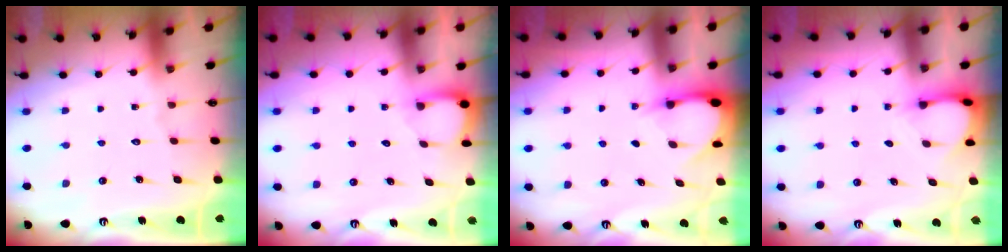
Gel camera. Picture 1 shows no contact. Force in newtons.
{"total": 2.4, "press": 2.4, "slide": 0.3}
{"total": 2.9, "press": 2.9, "slide": 0.3}
{"total": 3.5, "press": 3.5, "slide": 0.2}